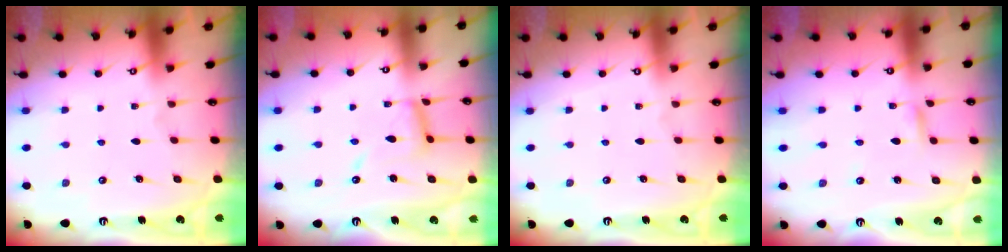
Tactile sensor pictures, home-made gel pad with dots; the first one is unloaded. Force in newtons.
{"total": 10.8, "press": 10.7, "slide": 0.9}
{"total": 0.0}
{"total": 2.1, "press": 2.1, "slide": 0.1}